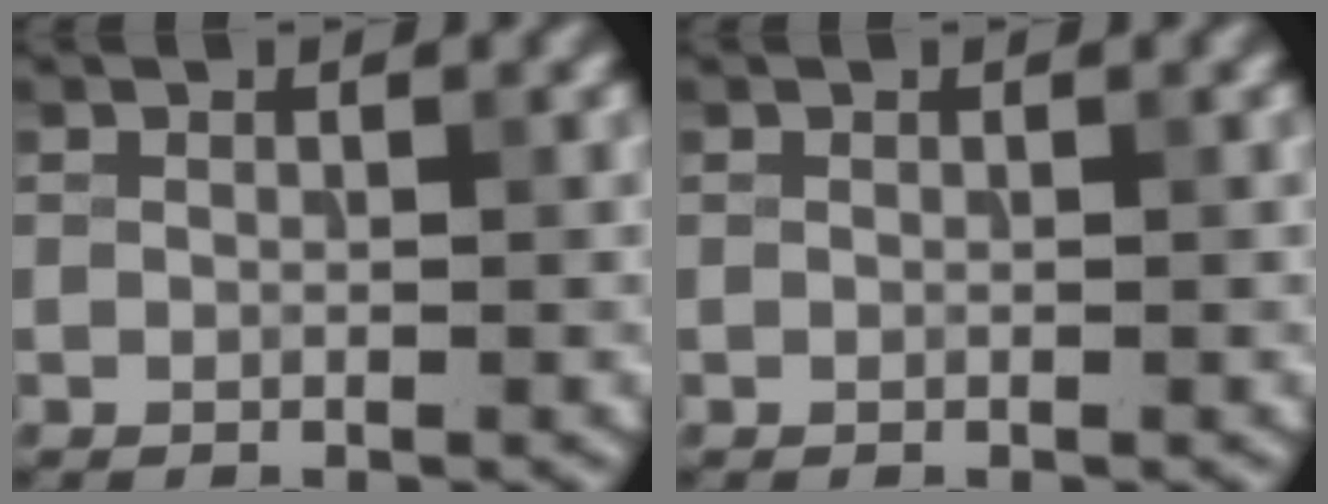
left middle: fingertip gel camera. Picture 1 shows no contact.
{"total": 0.0}